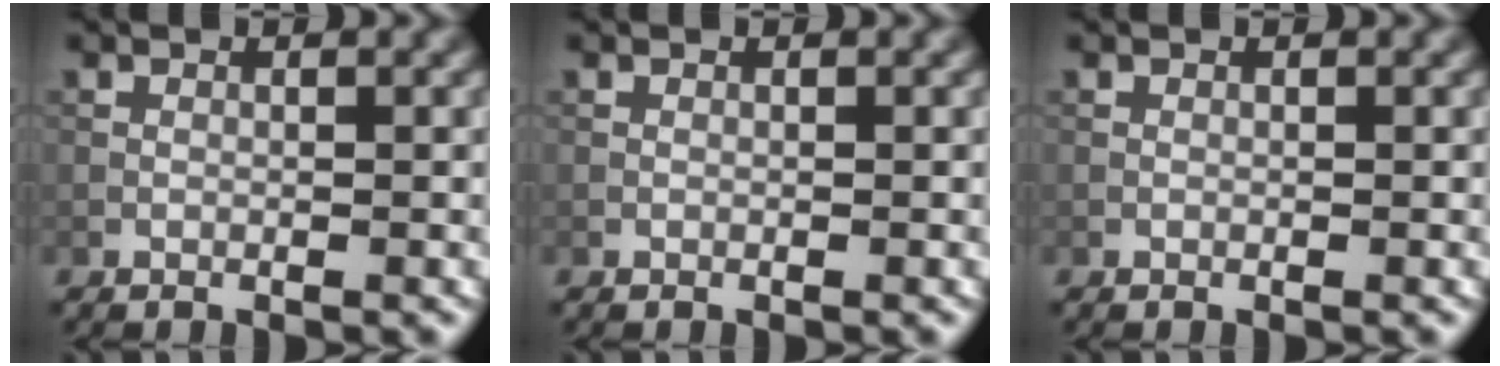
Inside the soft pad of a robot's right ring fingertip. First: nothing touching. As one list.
[{"total": 0.0}, {"total": 0.0}]